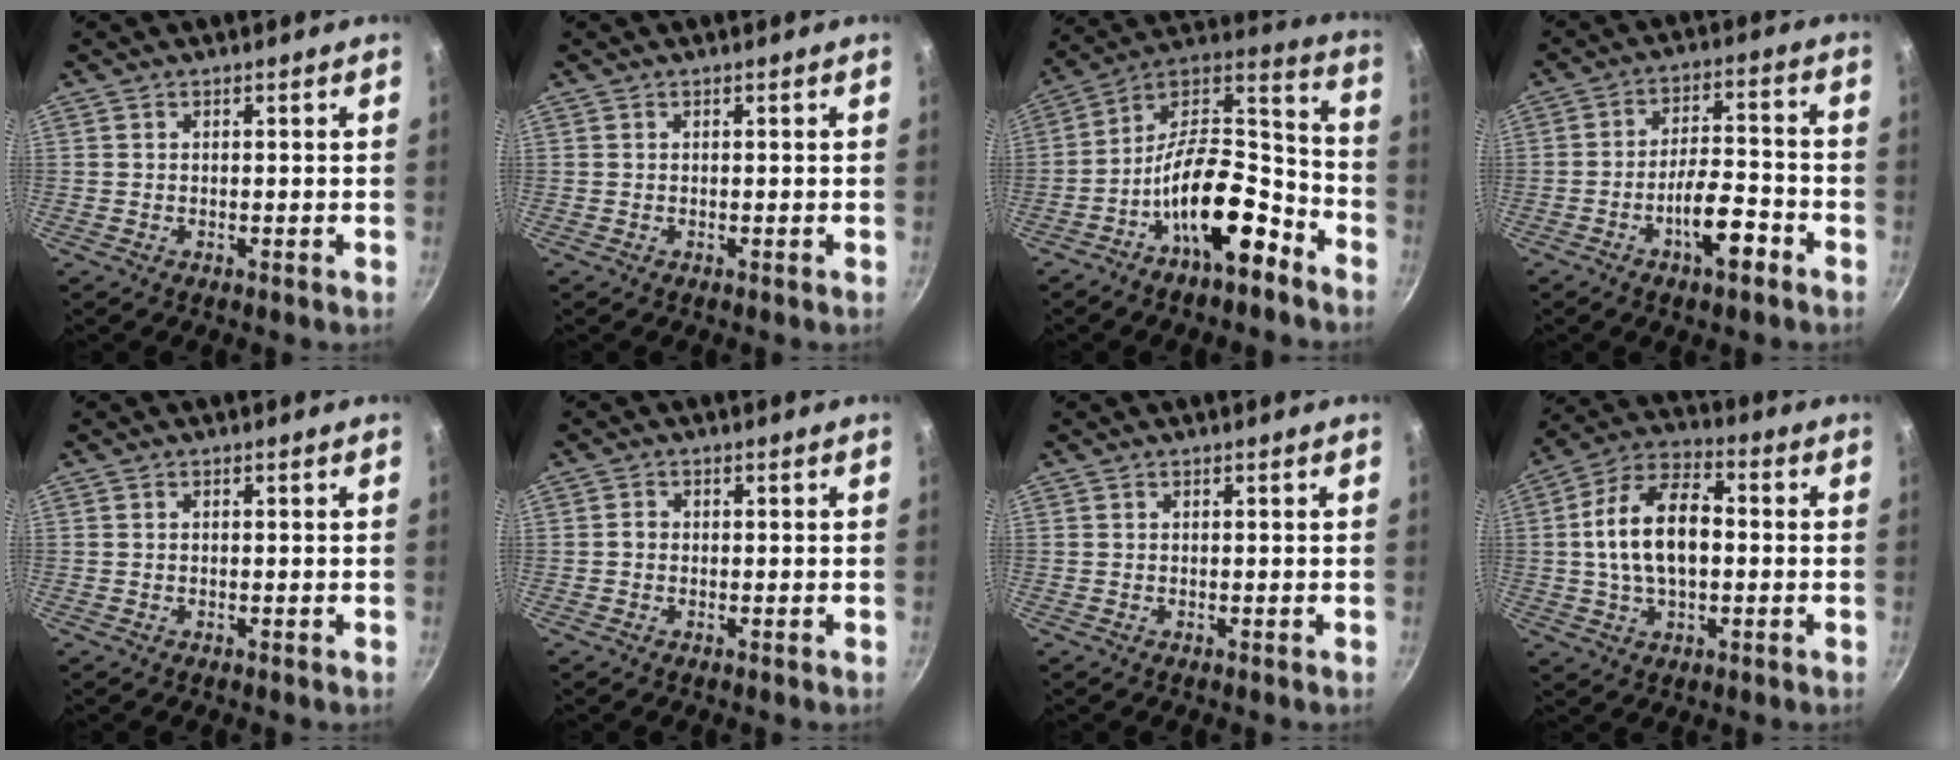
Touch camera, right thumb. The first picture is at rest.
{"total": 0.0}
{"total": 19.4, "force": [-9.9, 8.7, 14.3], "torque": [-0.198, 0.093, -0.178]}
{"total": 9.7, "force": [-4.8, 3.6, 7.6], "torque": [-0.112, 0.041, -0.079]}
{"total": 0.0}
{"total": 1.2, "force": [-0.2, 1.0, 0.5], "torque": [-0.007, 0.007, -0.005]}
{"total": 0.0}
{"total": 14.6, "force": [0.1, 8.5, 11.8], "torque": [-0.194, 0.032, -0.008]}